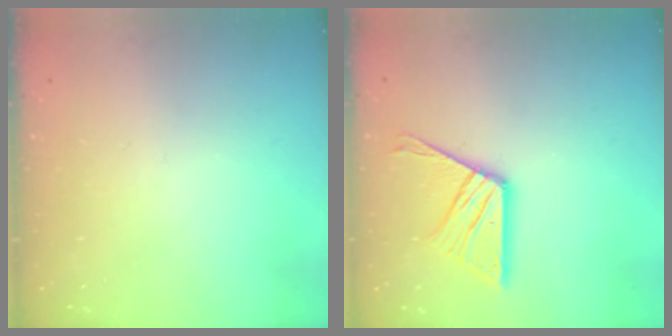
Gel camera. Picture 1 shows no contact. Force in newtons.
{"total": 13.5, "press": 13.5, "slide": 1.2}